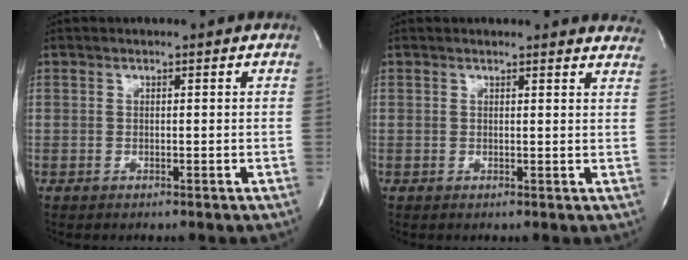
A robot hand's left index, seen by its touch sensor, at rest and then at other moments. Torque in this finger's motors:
{"motor_torque": [0.11, -0.26, 0.07, -0.01]}